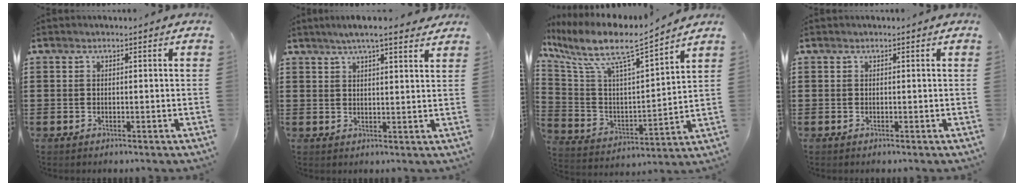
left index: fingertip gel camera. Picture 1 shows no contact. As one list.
[{"total": 4.7, "force": [3.9, 0.2, 2.6], "torque": [-0.059, -0.003, 0.068]}, {"total": 9.3, "force": [7.2, 1.4, 5.7], "torque": [-0.142, -0.050, 0.117]}, {"total": 0.0}]